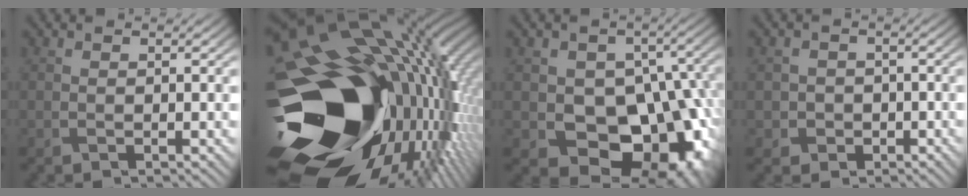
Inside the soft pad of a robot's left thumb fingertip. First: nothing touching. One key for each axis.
{"total": 21.2, "fx": -3.0, "fy": 13.9, "fz": 15.7, "tx": -0.308, "ty": -0.060, "tz": -0.029}
{"total": 14.9, "fx": -4.3, "fy": 10.5, "fz": 9.7, "tx": -0.108, "ty": -0.016, "tz": -0.063}
{"total": 3.8, "fx": -1.2, "fy": 3.5, "fz": 0.6, "tx": -0.013, "ty": -0.002, "tz": -0.040}